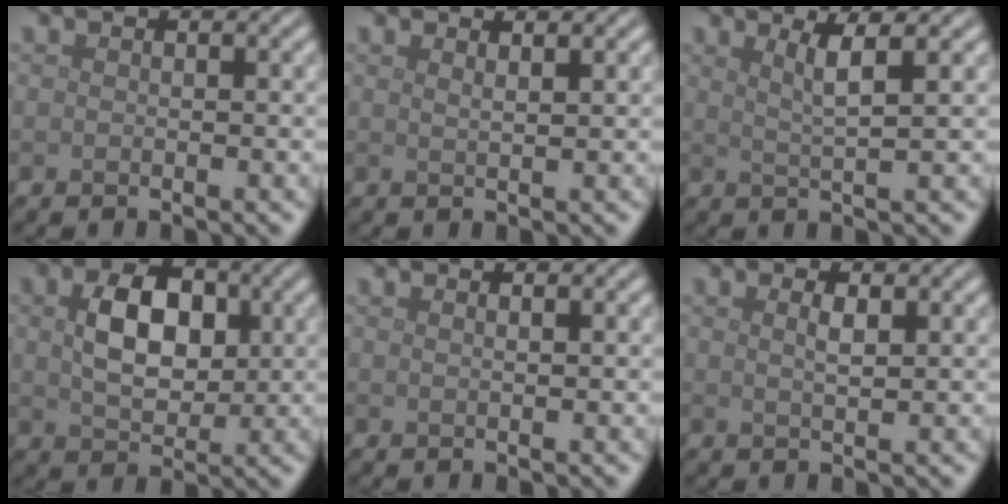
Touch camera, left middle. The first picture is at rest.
{"total": 1.5, "force": [1.2, 0.4, 0.8], "torque": [0.000, 0.002, 0.006]}
{"total": 2.7, "force": [1.3, 0.5, 2.3], "torque": [-0.035, 0.001, 0.021]}
{"total": 5.6, "force": [1.0, 3.7, 4.1], "torque": [-0.079, 0.001, 0.016]}
{"total": 0.9, "force": [0.6, 0.4, 0.6], "torque": [-0.002, -0.001, -0.001]}
{"total": 1.3, "force": [0.6, 0.3, 1.1], "torque": [-0.019, 0.001, 0.010]}